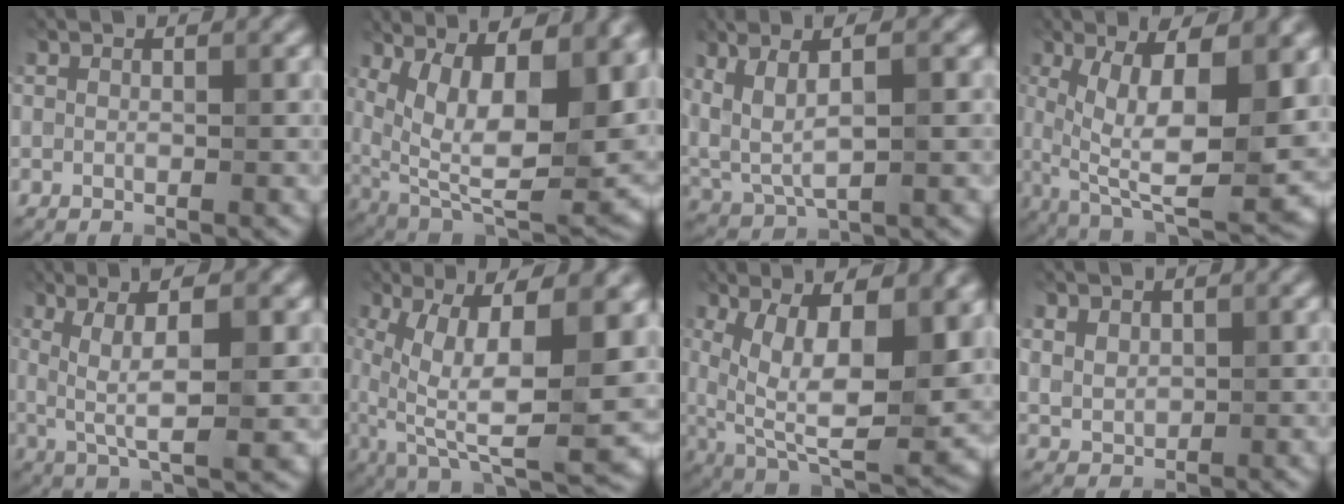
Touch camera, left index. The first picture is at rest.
{"total": 15.9, "force": [4.8, 7.2, 13.3], "torque": [-0.202, 0.011, 0.101]}
{"total": 6.0, "force": [1.7, 2.2, 5.3], "torque": [-0.112, -0.002, 0.038]}
{"total": 12.5, "force": [2.0, 4.1, 11.6], "torque": [-0.186, -0.010, 0.036]}
{"total": 6.1, "force": [0.7, 1.3, 5.9], "torque": [-0.108, 0.000, 0.018]}
{"total": 12.1, "force": [1.5, 4.0, 11.3], "torque": [-0.190, -0.008, 0.033]}
{"total": 13.5, "force": [3.1, 5.6, 11.9], "torque": [-0.206, -0.016, 0.065]}
{"total": 1.6, "force": [0.7, 1.3, 0.7], "torque": [-0.024, -0.006, 0.020]}